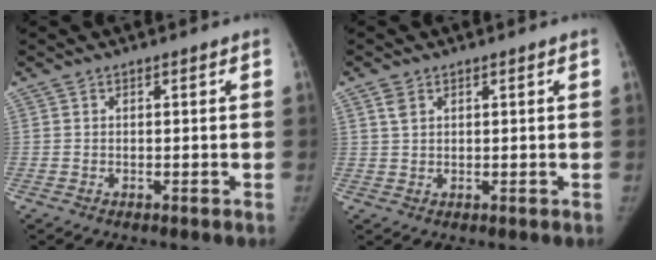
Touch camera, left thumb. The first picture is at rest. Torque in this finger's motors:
{"motor_torque": [-0.17, 0.11, 0.00, 0.39, 0.00]}